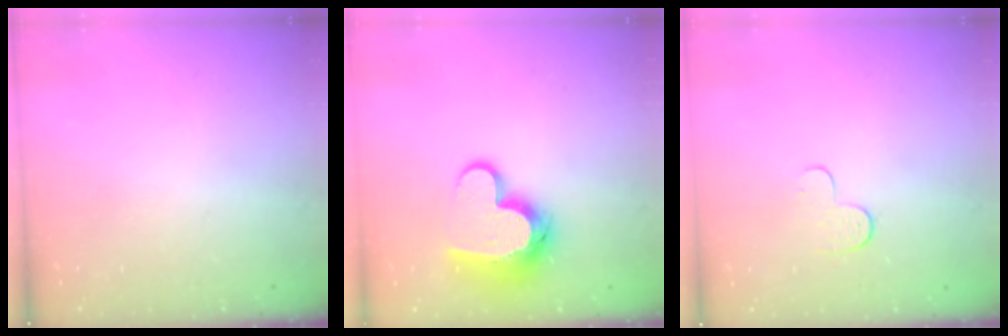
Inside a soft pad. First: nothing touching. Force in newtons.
{"total": 13.2, "press": 13.2, "slide": 0.9}
{"total": 3.9, "press": 3.8, "slide": 0.4}